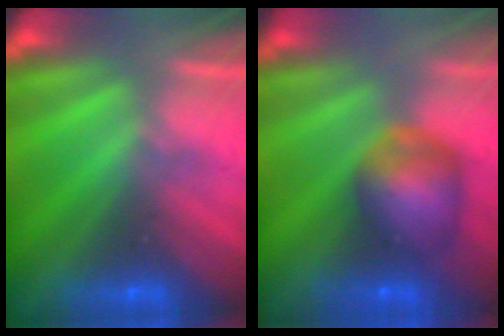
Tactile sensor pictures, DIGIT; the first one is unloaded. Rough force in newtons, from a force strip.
{"total": 5.5}